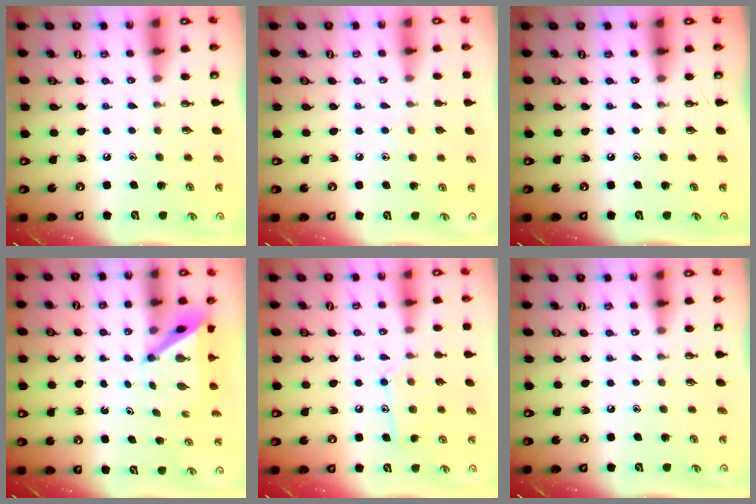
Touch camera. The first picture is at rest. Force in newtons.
{"total": 5.2, "press": 5.2, "slide": 0.7}
{"total": 0.0}
{"total": 4.9, "press": 4.8, "slide": 0.5}
{"total": 10.3, "press": 10.3, "slide": 0.5}
{"total": 0.0}